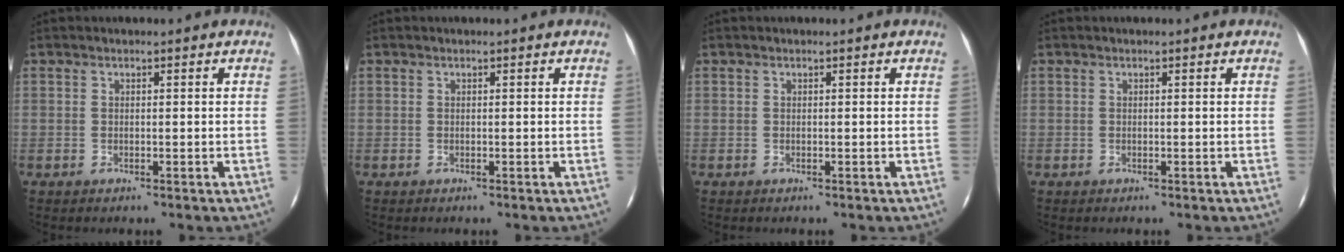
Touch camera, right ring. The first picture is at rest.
{"total": 0.0}
{"total": 0.0}
{"total": 0.0}